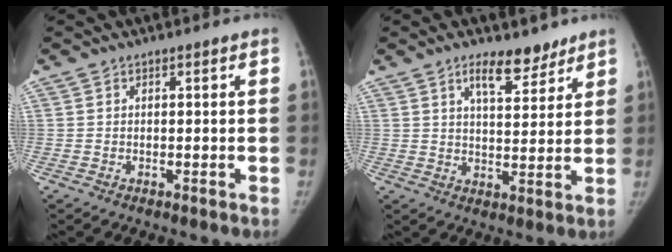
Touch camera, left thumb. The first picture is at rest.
{"total": 7.8, "force": [5.4, 3.3, 4.4], "torque": [-0.039, -0.036, 0.086]}